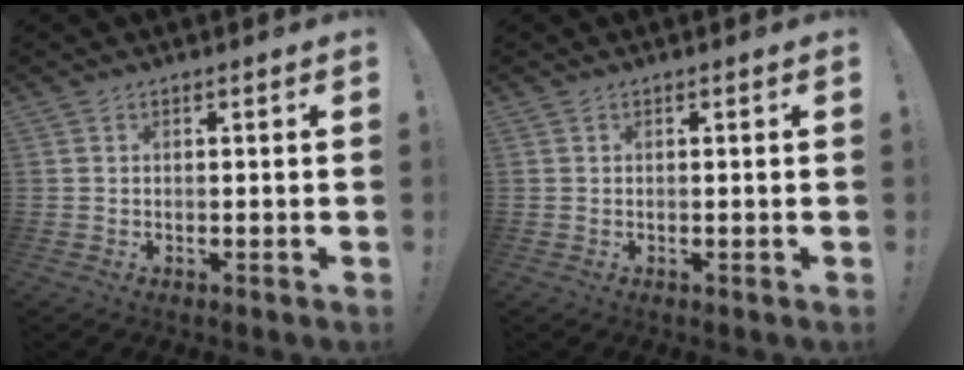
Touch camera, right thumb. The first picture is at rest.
{"total": 0.0}